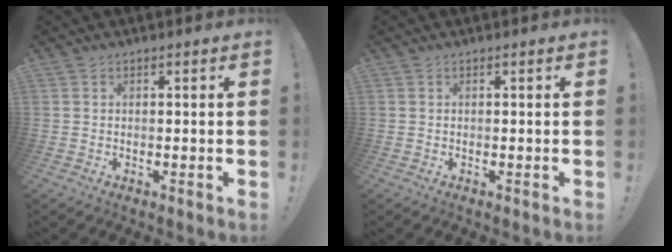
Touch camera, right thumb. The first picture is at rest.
{"total": 0.0}